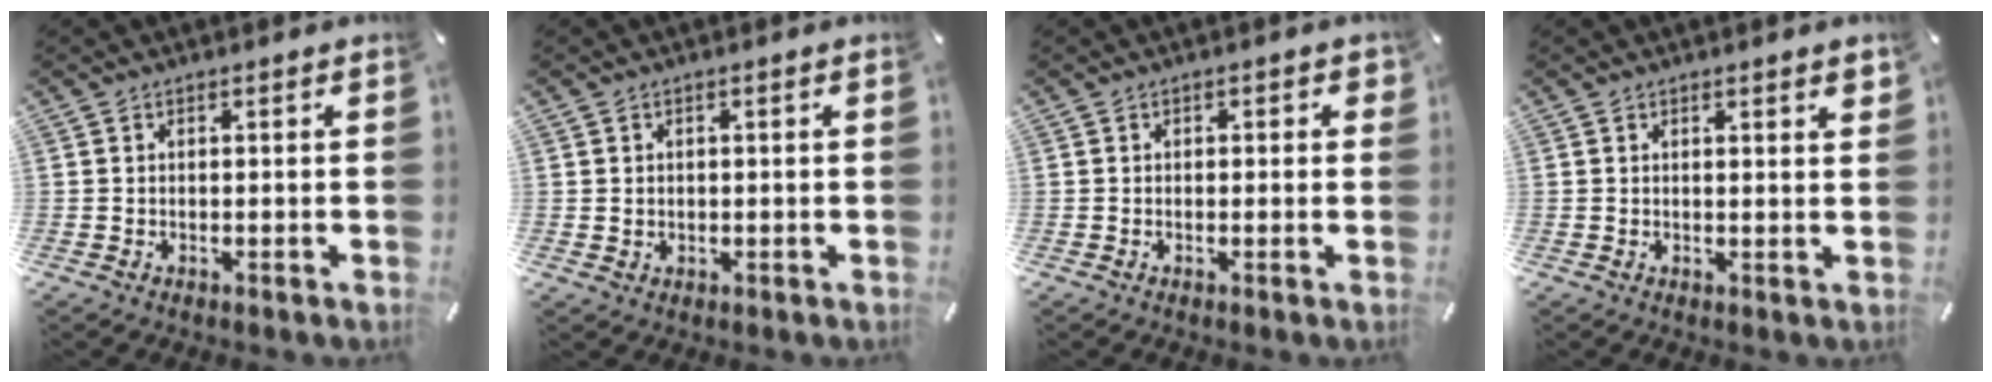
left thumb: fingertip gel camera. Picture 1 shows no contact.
{"total": 1.4, "force": [0.5, 1.3, 0.1], "torque": [-0.003, 0.004, 0.007]}
{"total": 1.0, "force": [-0.1, 0.8, 0.5], "torque": [-0.001, 0.003, -0.005]}
{"total": 1.3, "force": [1.1, 0.1, 0.8], "torque": [-0.007, -0.004, 0.018]}